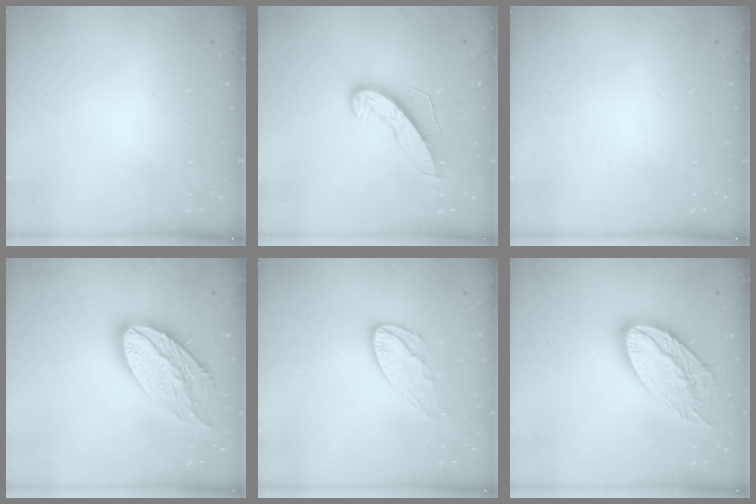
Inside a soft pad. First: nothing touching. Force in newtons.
{"total": 9.3, "press": 9.2, "slide": 0.7}
{"total": 0.0}
{"total": 18.8, "press": 18.7, "slide": 1.6}
{"total": 9.4, "press": 9.4, "slide": 0.2}
{"total": 17.0, "press": 17.0, "slide": 1.3}